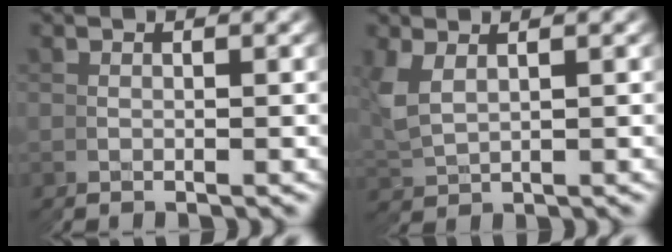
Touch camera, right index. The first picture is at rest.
{"total": 2.5, "force": [1.1, 2.2, 0.7], "torque": [-0.059, -0.022, 0.038]}